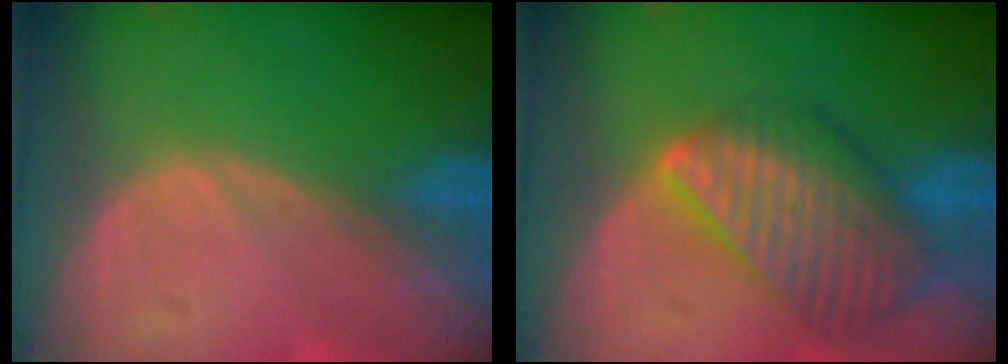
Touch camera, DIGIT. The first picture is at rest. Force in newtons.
{"total": 9.5, "press": 8.3, "slide": 4.6}